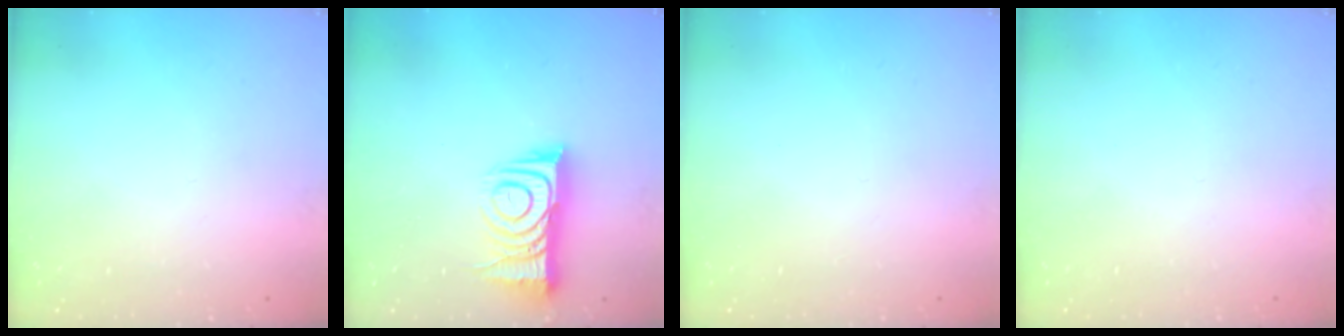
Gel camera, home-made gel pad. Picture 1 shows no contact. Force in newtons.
{"total": 11.5, "press": 11.4, "slide": 1.1}
{"total": 1.6, "press": 1.6, "slide": 0.1}
{"total": 1.7, "press": 1.7, "slide": 0.1}